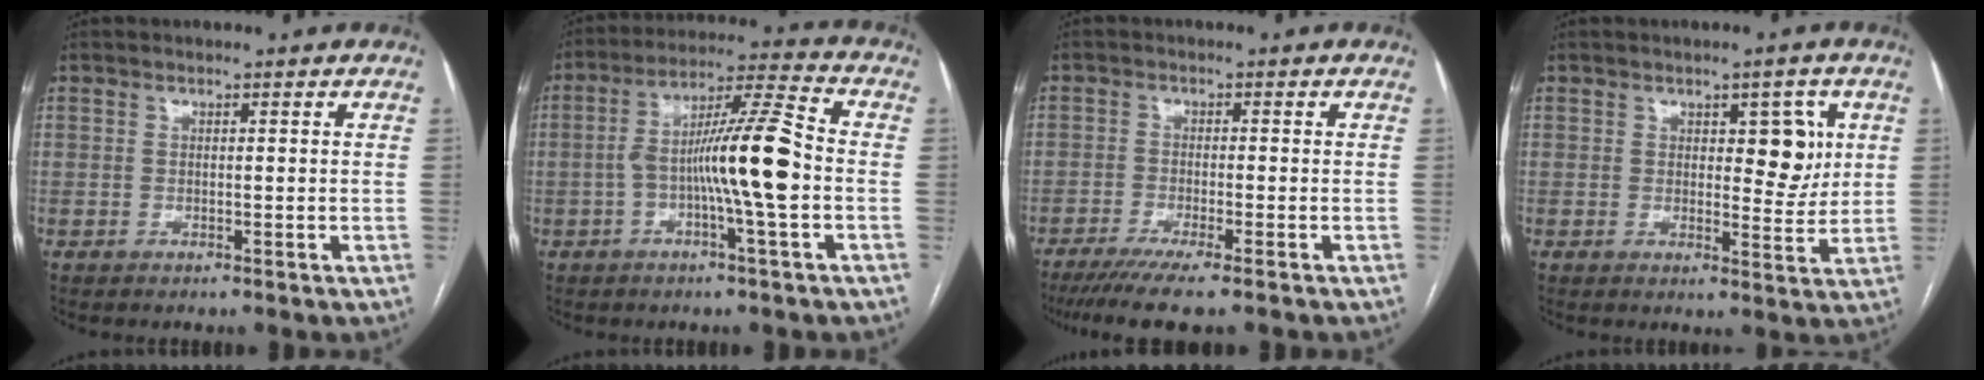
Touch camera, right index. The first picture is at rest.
{"total": 12.4, "force": [-2.1, 0.3, 12.2], "torque": [-0.215, 0.016, -0.043]}
{"total": 7.9, "force": [-6.1, -0.1, 5.0], "torque": [-0.072, -0.017, -0.095]}
{"total": 5.7, "force": [1.8, 2.7, 4.7], "torque": [-0.055, 0.004, 0.026]}